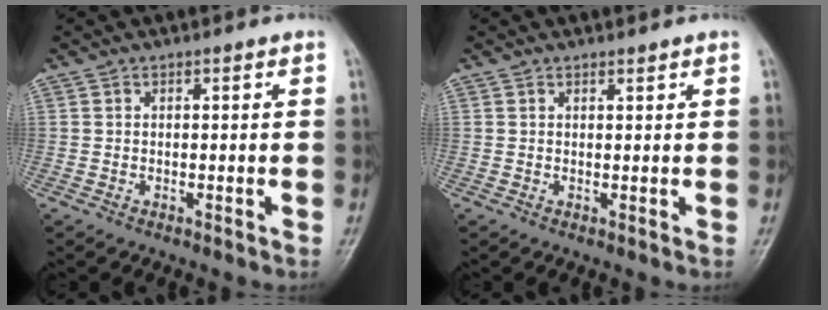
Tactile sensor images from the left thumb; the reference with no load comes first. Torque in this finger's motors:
{"motor_torque": [-0.38, -0.13, -0.34, -0.14, 0.00]}